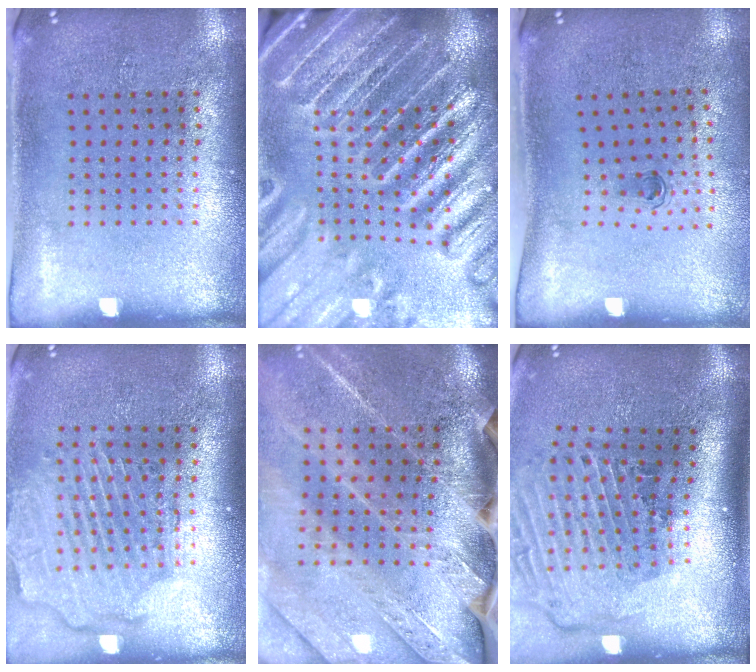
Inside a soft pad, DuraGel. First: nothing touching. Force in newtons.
{"total": 5.5, "press": 4.8, "slide": 2.7}
{"total": 0.6, "press": 0.3, "slide": 0.5}
{"total": 2.6, "press": 2.2, "slide": 1.4}
{"total": 3.8, "press": 3.2, "slide": 2.1}
{"total": 2.9, "press": 2.0, "slide": 2.2}